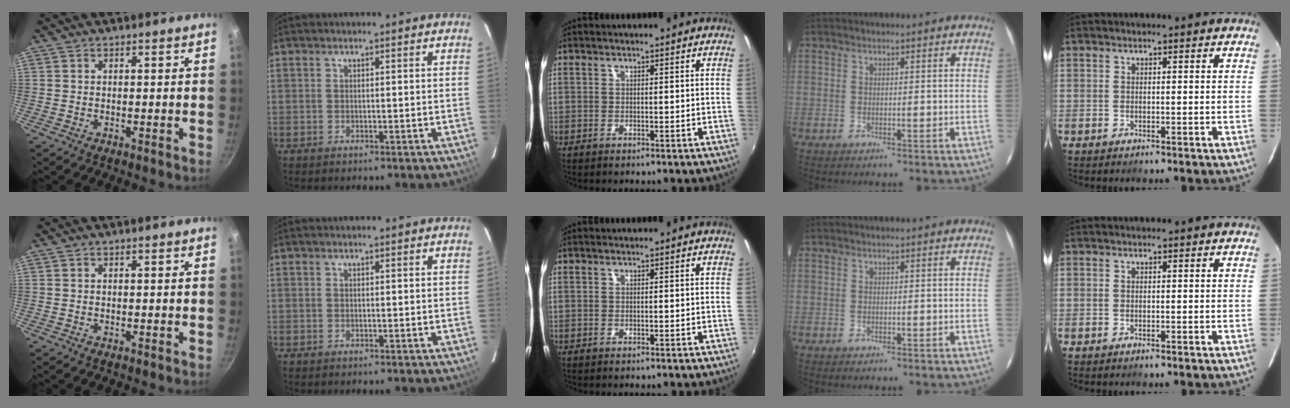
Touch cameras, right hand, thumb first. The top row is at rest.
{}